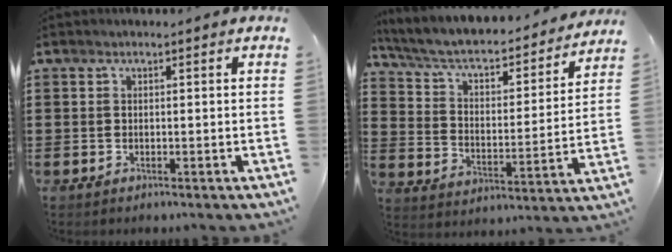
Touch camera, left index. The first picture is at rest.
{"total": 4.8, "force": [3.9, 1.6, 2.3], "torque": [-0.067, -0.035, 0.059]}